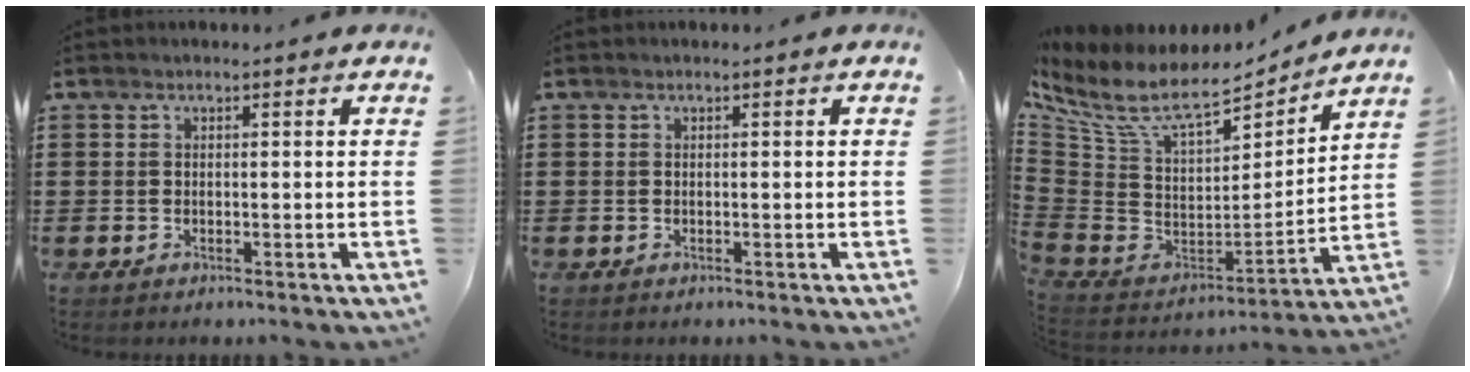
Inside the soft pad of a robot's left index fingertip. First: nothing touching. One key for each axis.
{"total": 0.0}
{"total": 10.0, "fx": 8.1, "fy": 2.6, "fz": 5.3, "tx": -0.140, "ty": -0.061, "tz": 0.143}